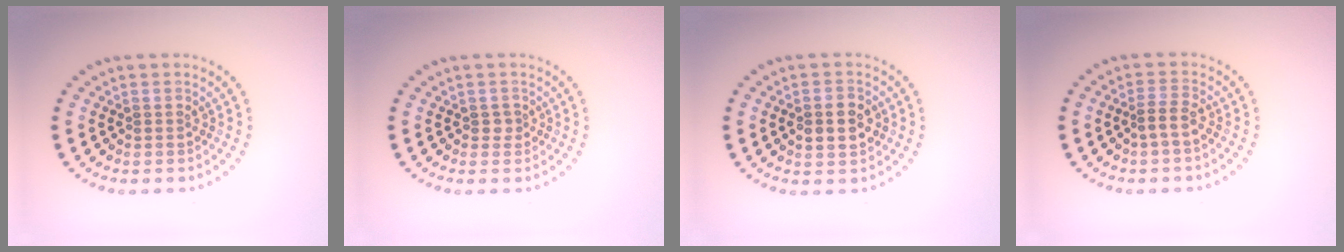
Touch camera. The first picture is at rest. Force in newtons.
{"total": 0.9, "press": 0.6, "slide": 0.6}
{"total": 2.9, "press": 2.9, "slide": 0.2}
{"total": 1.6, "press": 1.2, "slide": 1.1}